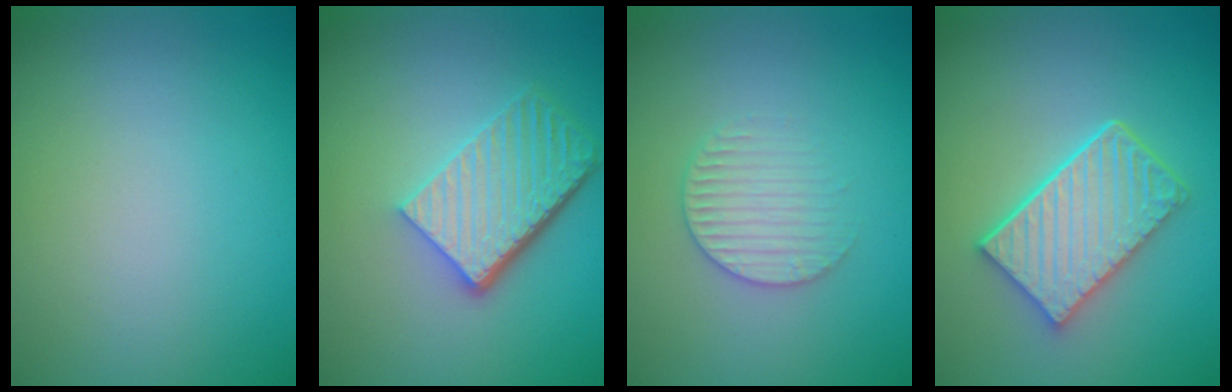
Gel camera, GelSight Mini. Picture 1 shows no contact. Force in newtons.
{"total": 5.6, "press": 4.0, "slide": 4.0}
{"total": 2.5, "press": 2.5, "slide": 0.4}
{"total": 5.1, "press": 4.2, "slide": 2.8}